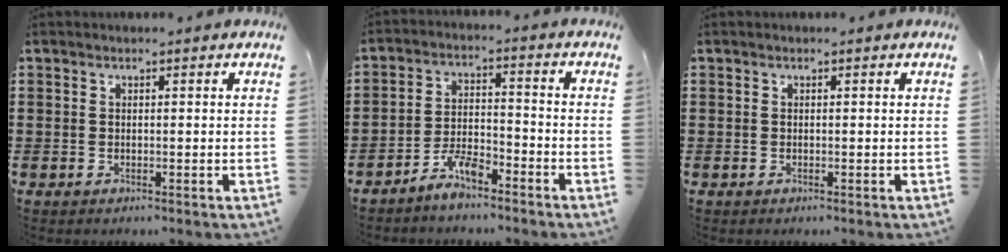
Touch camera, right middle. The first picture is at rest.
{"total": 5.2, "force": [-4.6, 1.1, 2.3], "torque": [-0.054, 0.008, -0.093]}
{"total": 0.0}